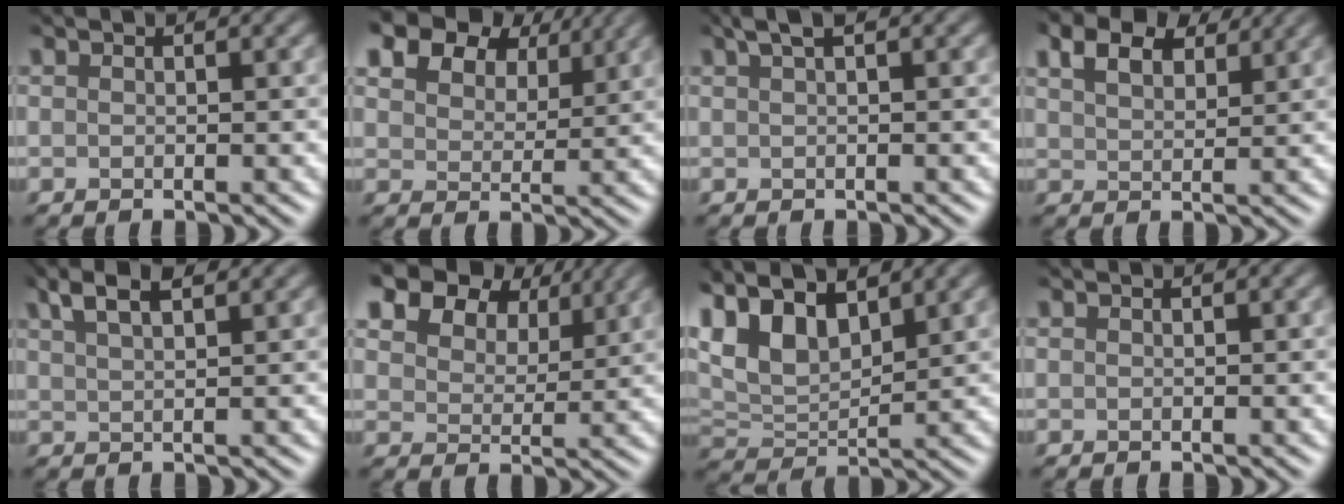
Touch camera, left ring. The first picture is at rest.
{"total": 12.3, "force": [8.2, 7.2, 5.7], "torque": [-0.140, 0.030, 0.149]}
{"total": 1.7, "force": [1.0, 0.3, 1.4], "torque": [-0.028, 0.006, 0.019]}
{"total": 4.8, "force": [3.3, 2.3, 2.7], "torque": [-0.056, 0.012, 0.054]}
{"total": 3.9, "force": [2.7, 1.0, 2.6], "torque": [-0.057, 0.018, 0.048]}
{"total": 11.1, "force": [7.6, 6.3, 5.1], "torque": [-0.125, 0.016, 0.139]}
{"total": 7.7, "force": [4.1, 3.7, 5.4], "torque": [-0.123, 0.016, 0.077]}
{"total": 0.0}